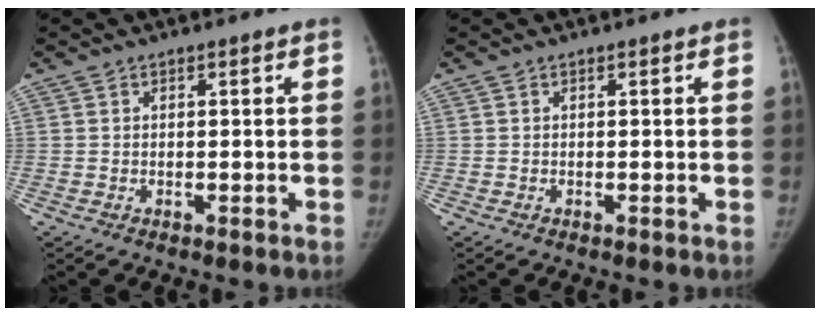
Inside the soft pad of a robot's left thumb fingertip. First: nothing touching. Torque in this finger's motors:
{"motor_torque": [0.07, 0.07, 0.19, -0.21, 0.00]}